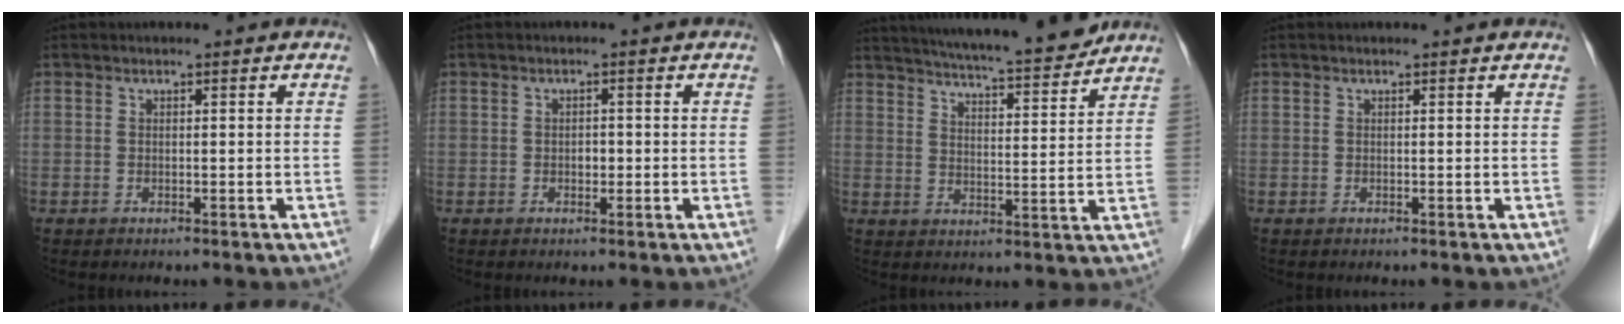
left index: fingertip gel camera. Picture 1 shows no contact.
{"total": 1.2, "force": [-0.3, 0.8, 0.9], "torque": [-0.014, 0.001, -0.004]}
{"total": 16.0, "force": [14.5, 0.9, 6.7], "torque": [-0.109, 0.001, 0.206]}
{"total": 0.6, "force": [0.6, 0.1, 0.1], "torque": [-0.006, 0.003, 0.004]}